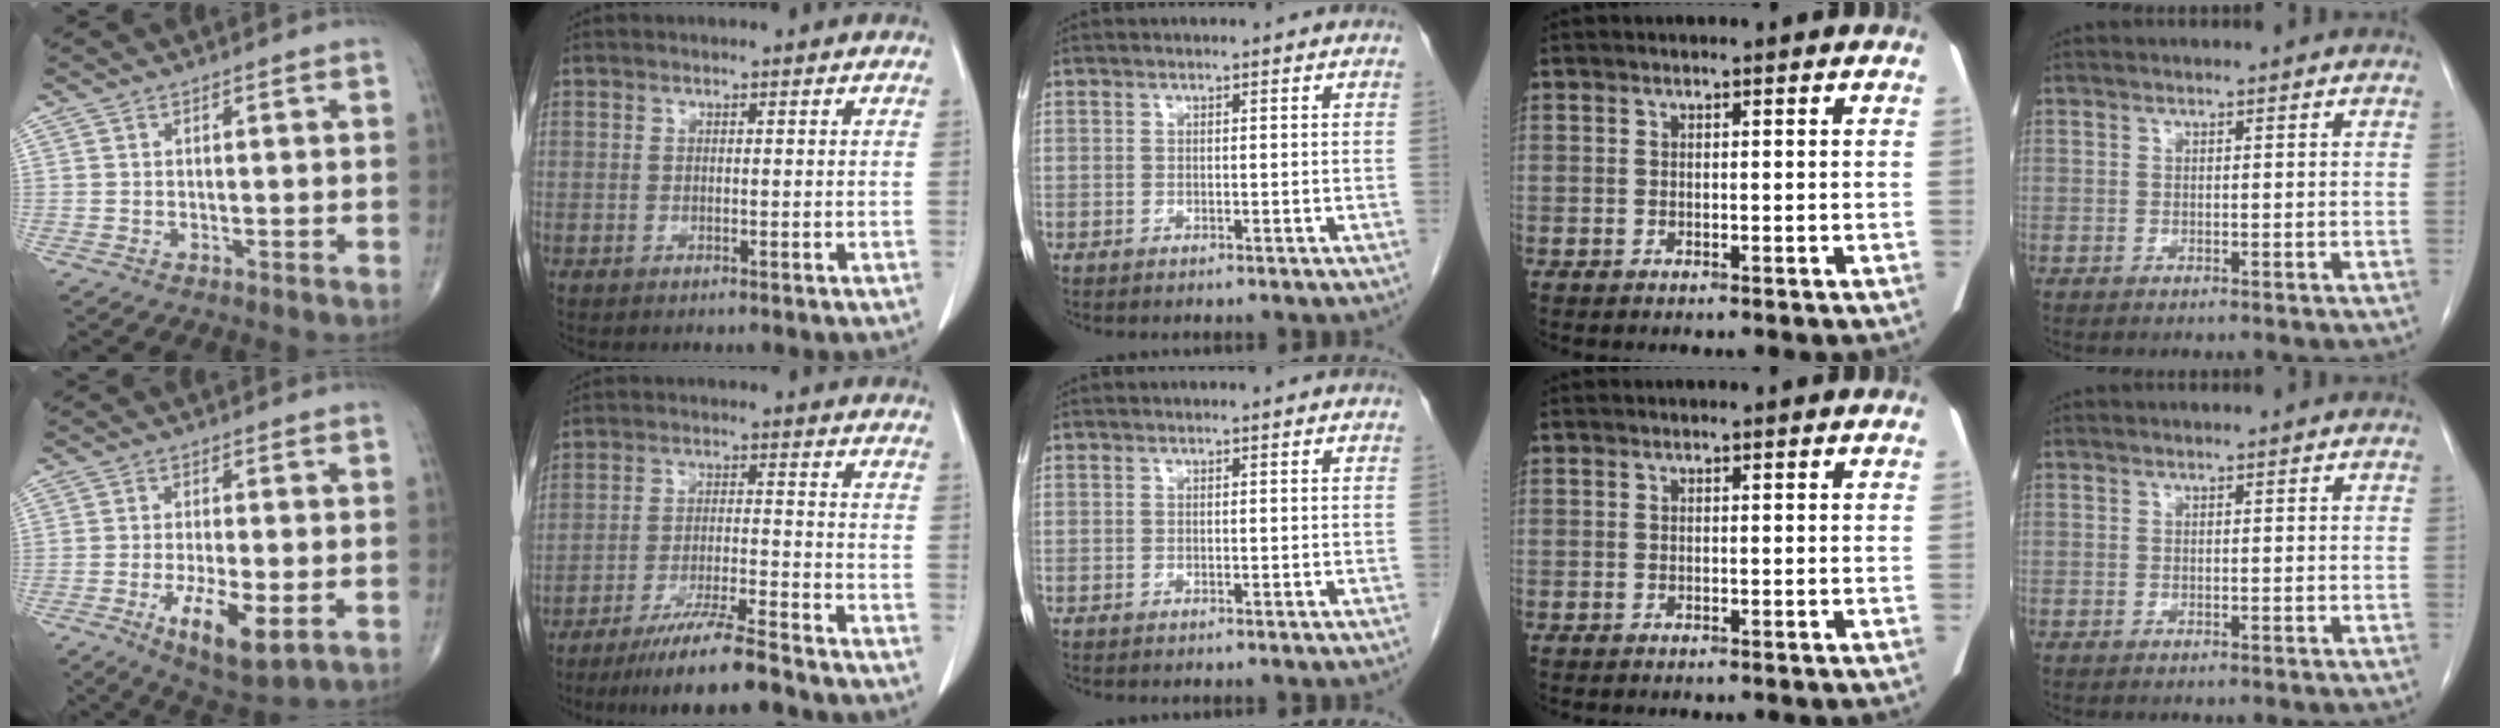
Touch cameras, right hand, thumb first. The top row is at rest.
{"thumb": {"total": 10.2, "force": [-3.3, 3.2, 9.0], "torque": [-0.149, -0.014, -0.051]}, "index": {"total": 9.1, "force": [-7.6, -0.6, 4.8], "torque": [-0.074, -0.027, -0.133]}}